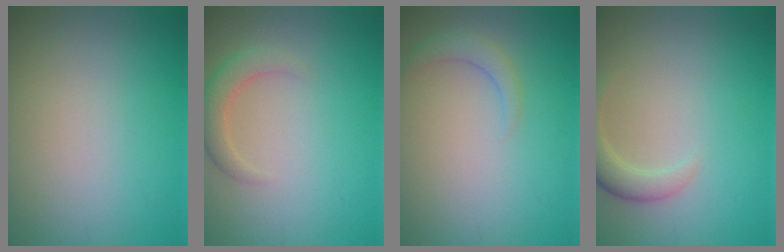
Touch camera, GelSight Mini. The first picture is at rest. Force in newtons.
{"total": 2.4, "press": 2.4, "slide": 0.2}
{"total": 1.6, "press": 1.6, "slide": 0.2}
{"total": 2.5, "press": 2.5, "slide": 0.2}